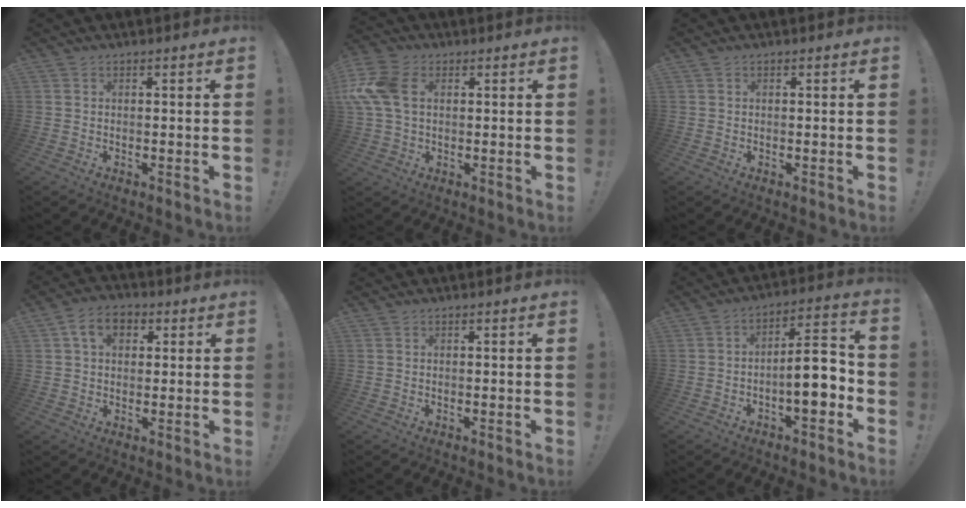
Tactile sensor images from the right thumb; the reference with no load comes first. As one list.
[{"total": 13.1, "force": [2.7, 8.7, 9.5], "torque": [-0.206, 0.004, 0.053]}, {"total": 0.0}, {"total": 7.8, "force": [2.5, 5.4, 5.1], "torque": [-0.080, 0.009, 0.047]}, {"total": 0.0}, {"total": 11.2, "force": [-3.2, 3.9, 9.9], "torque": [-0.144, 0.016, -0.058]}]